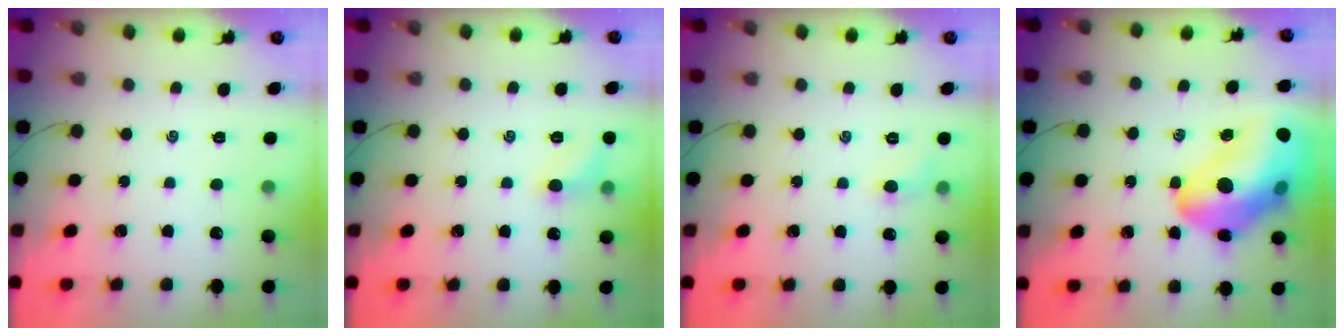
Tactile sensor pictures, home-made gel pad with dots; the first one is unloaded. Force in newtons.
{"total": 6.1, "press": 6.0, "slide": 1.5}
{"total": 5.1, "press": 4.9, "slide": 1.4}
{"total": 26.0, "press": 25.3, "slide": 5.6}